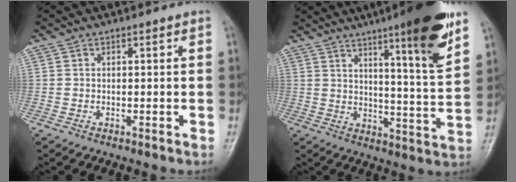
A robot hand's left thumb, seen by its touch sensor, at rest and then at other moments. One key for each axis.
{"total": 15.8, "fx": 9.3, "fy": 1.6, "fz": 12.7, "tx": -0.168, "ty": -0.053, "tz": 0.136}